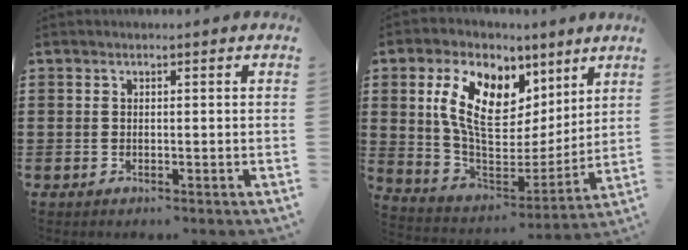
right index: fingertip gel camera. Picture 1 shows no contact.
{"total": 12.1, "force": [6.2, 7.2, 7.6], "torque": [-0.169, -0.005, 0.121]}